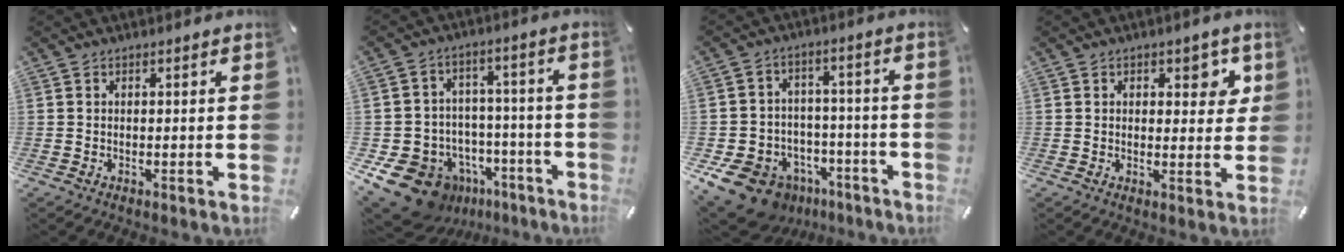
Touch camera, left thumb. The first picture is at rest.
{"total": 16.5, "force": [-9.5, 11.7, 6.7], "torque": [-0.111, 0.061, -0.147]}
{"total": 13.6, "force": [-8.4, 9.5, 5.0], "torque": [-0.088, 0.061, -0.137]}
{"total": 4.8, "force": [1.9, 3.0, 3.1], "torque": [-0.027, -0.004, 0.025]}